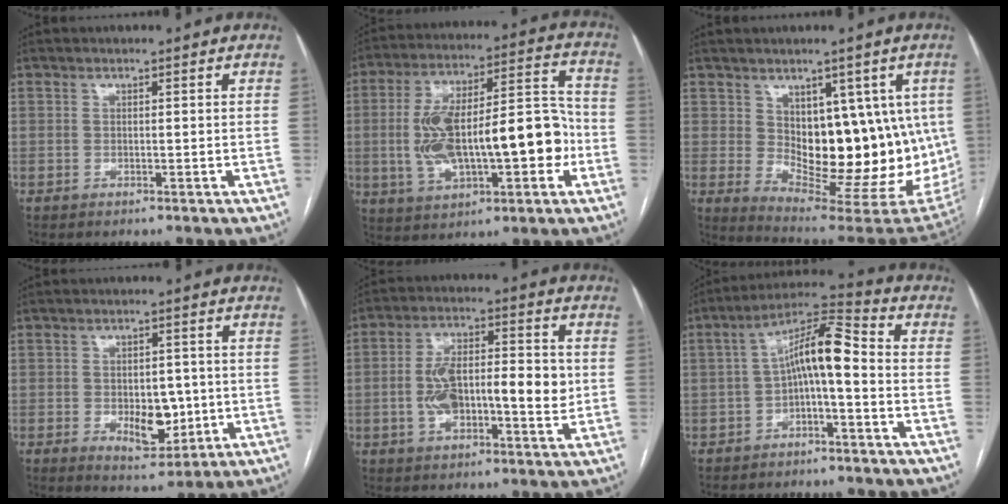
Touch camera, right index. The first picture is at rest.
{"total": 19.8, "force": [-2.9, 6.7, 18.5], "torque": [-0.325, 0.033, -0.035]}
{"total": 16.7, "force": [1.3, 7.9, 14.6], "torque": [-0.180, -0.006, 0.040]}
{"total": 7.1, "force": [-1.3, 3.8, 5.9], "torque": [-0.083, 0.000, -0.007]}
{"total": 13.2, "force": [-1.0, 5.0, 12.2], "torque": [-0.215, 0.022, -0.014]}
{"total": 9.3, "force": [-0.8, 1.9, 9.1], "torque": [-0.157, 0.040, -0.018]}